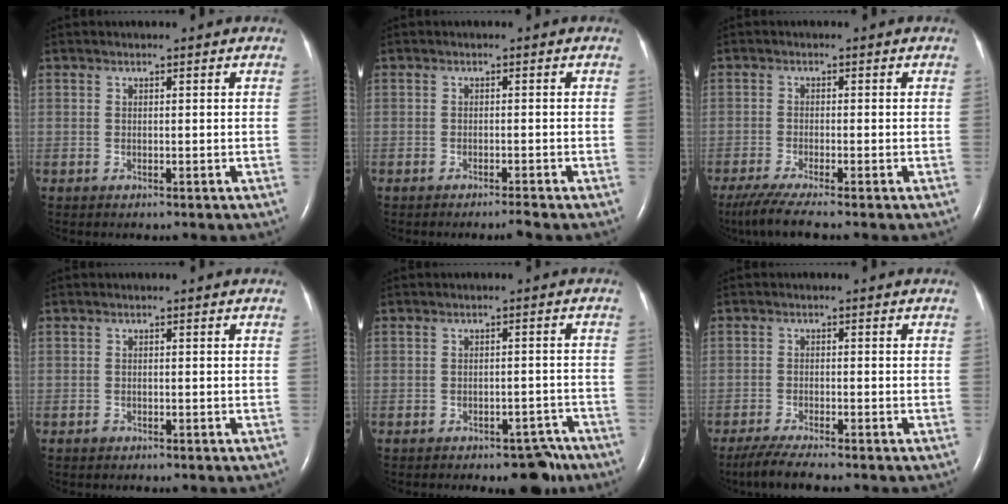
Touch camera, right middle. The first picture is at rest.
{"total": 1.4, "force": [-1.2, -0.4, 0.6], "torque": [-0.012, -0.002, -0.021]}
{"total": 5.8, "force": [-4.6, -0.5, 3.5], "torque": [-0.061, -0.020, -0.083]}
{"total": 0.7, "force": [-0.6, 0.3, 0.2], "torque": [-0.007, 0.000, -0.010]}
{"total": 6.1, "force": [-4.9, 2.5, 2.6], "torque": [-0.018, 0.017, -0.061]}
{"total": 5.6, "force": [-4.6, 0.3, 3.2], "torque": [-0.057, -0.016, -0.081]}